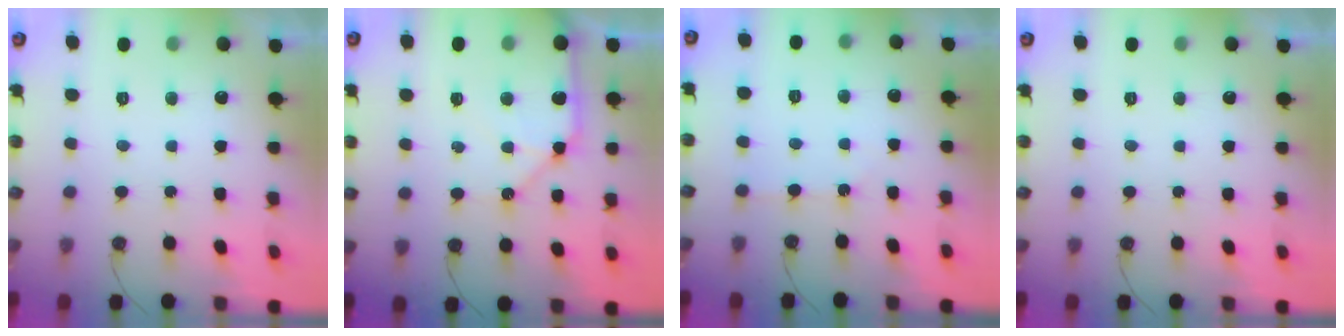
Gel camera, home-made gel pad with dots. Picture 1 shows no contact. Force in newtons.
{"total": 12.4, "press": 12.3, "slide": 1.6}
{"total": 1.8, "press": 1.8, "slide": 0.4}
{"total": 0.0}